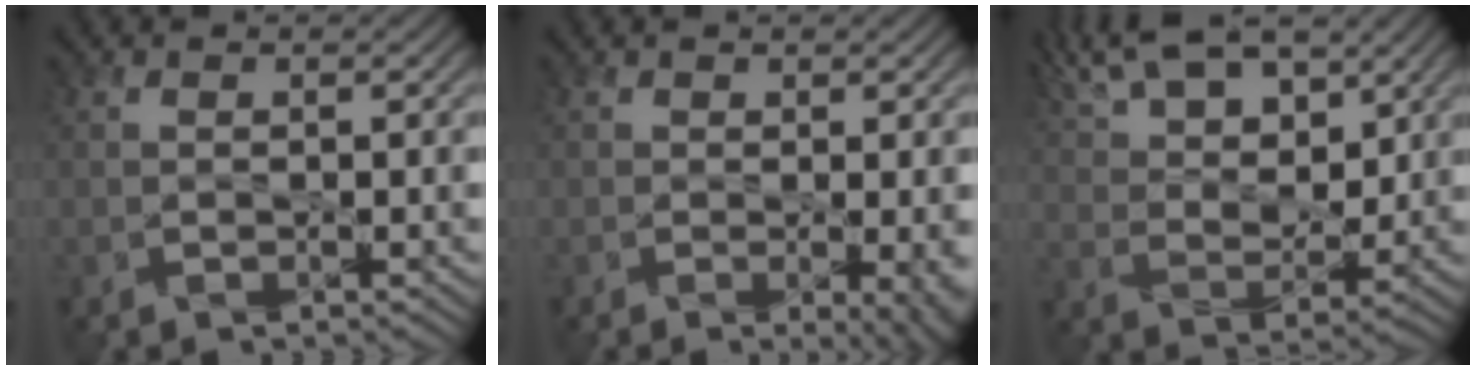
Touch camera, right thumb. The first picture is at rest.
{"total": 3.5, "force": [-0.6, 1.2, 3.3], "torque": [-0.042, -0.007, -0.006]}
{"total": 14.5, "force": [9.0, 6.5, 9.3], "torque": [-0.201, 0.019, 0.142]}